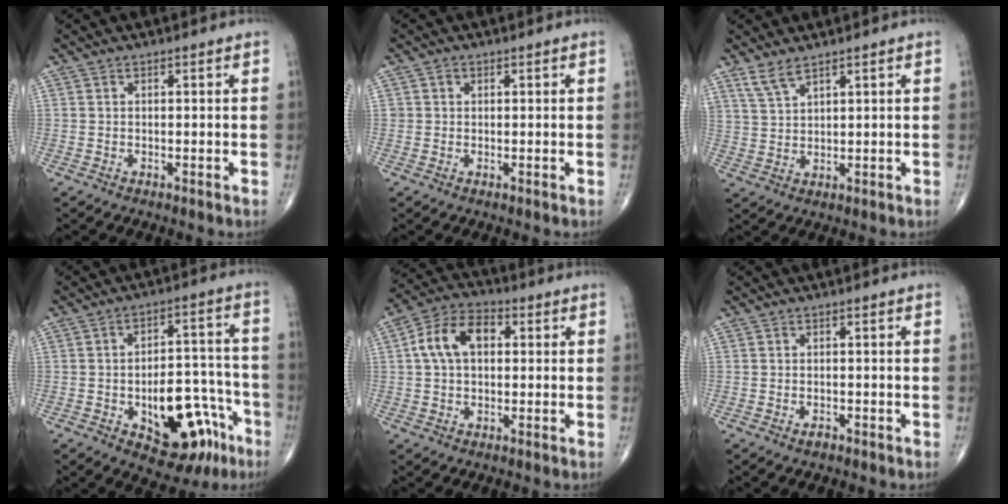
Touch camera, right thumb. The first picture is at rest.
{"total": 1.0, "force": [0.2, 0.9, 0.2], "torque": [0.004, 0.002, 0.002]}
{"total": 3.9, "force": [3.1, 1.0, 2.1], "torque": [-0.047, -0.014, 0.070]}
{"total": 16.9, "force": [-7.3, 8.9, 12.4], "torque": [-0.127, 0.058, -0.089]}
{"total": 10.0, "force": [1.7, 6.5, 7.4], "torque": [-0.132, 0.027, 0.023]}
{"total": 1.1, "force": [-0.7, 0.6, 0.7], "torque": [-0.010, 0.003, -0.012]}